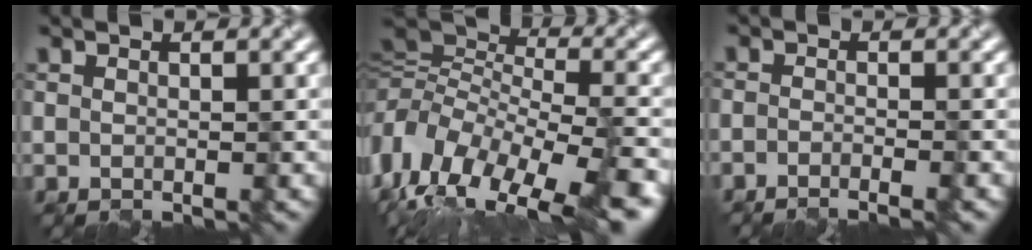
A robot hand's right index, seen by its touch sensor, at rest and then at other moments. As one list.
[{"total": 12.9, "force": [-7.6, 5.4, 8.8], "torque": [-0.180, 0.005, -0.132]}, {"total": 3.1, "force": [-2.1, 1.0, 2.0], "torque": [-0.010, -0.003, -0.033]}]